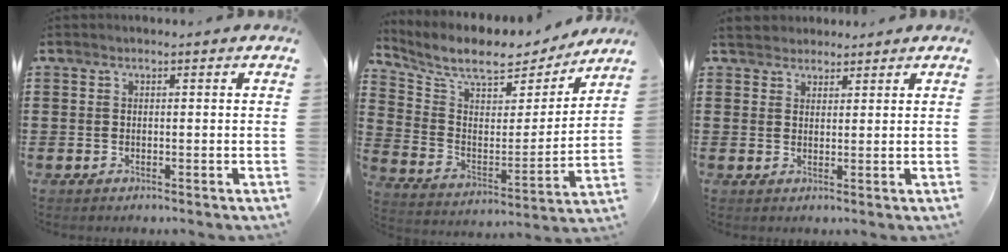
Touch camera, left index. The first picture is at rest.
{"total": 8.7, "force": [7.5, 2.7, 3.5], "torque": [-0.100, -0.047, 0.125]}
{"total": 2.3, "force": [2.1, 1.0, -0.1], "torque": [-0.006, 0.006, 0.040]}